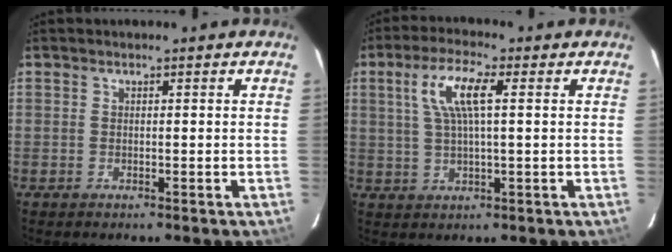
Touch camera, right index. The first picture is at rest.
{"total": 7.9, "force": [2.2, 1.8, 7.4], "torque": [-0.143, 0.011, 0.044]}